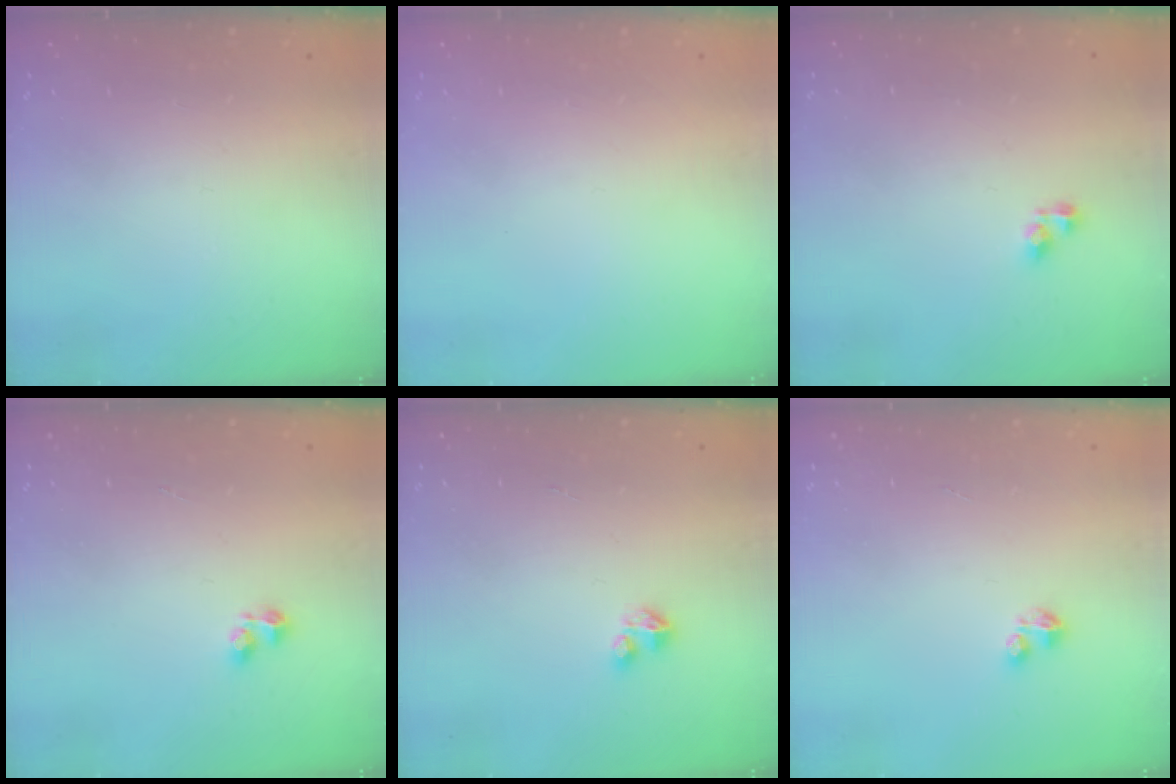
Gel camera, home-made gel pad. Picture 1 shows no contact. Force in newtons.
{"total": 0.0}
{"total": 4.2, "press": 4.1, "slide": 0.6}
{"total": 2.2, "press": 2.1, "slide": 0.7}
{"total": 2.1, "press": 2.1, "slide": 0.2}
{"total": 1.6, "press": 1.6, "slide": 0.3}